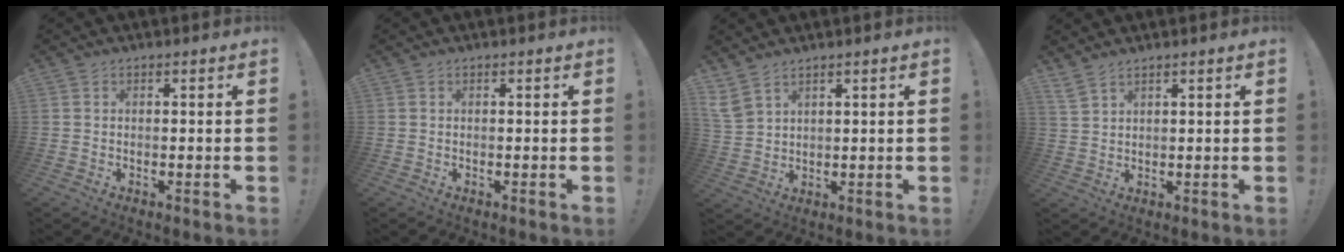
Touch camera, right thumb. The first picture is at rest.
{"total": 0.0}
{"total": 5.8, "force": [4.3, 2.7, 2.8], "torque": [-0.060, -0.013, 0.087]}
{"total": 3.8, "force": [3.3, 0.8, 1.8], "torque": [-0.047, -0.012, 0.065]}